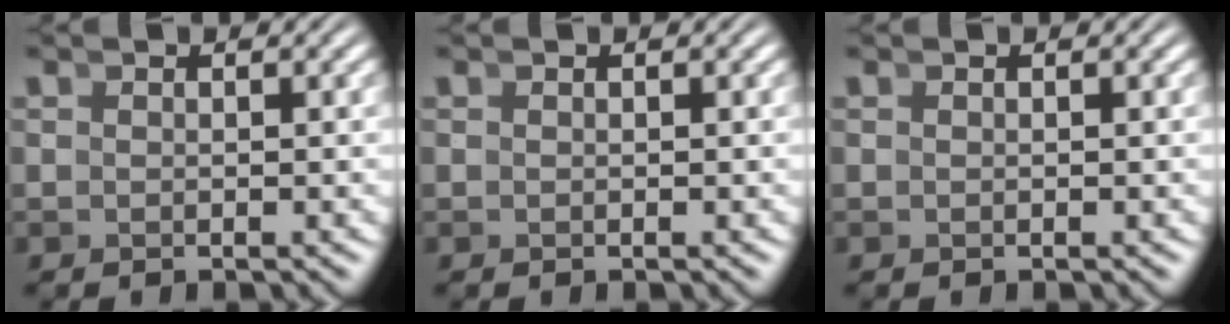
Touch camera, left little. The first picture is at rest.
{"total": 0.0}
{"total": 0.0}